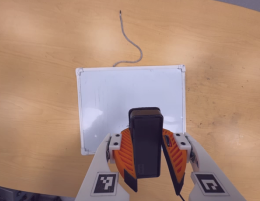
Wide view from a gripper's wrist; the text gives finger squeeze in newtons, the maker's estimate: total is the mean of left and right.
{"total": 8.8, "left": 9.3, "right": 8.3}